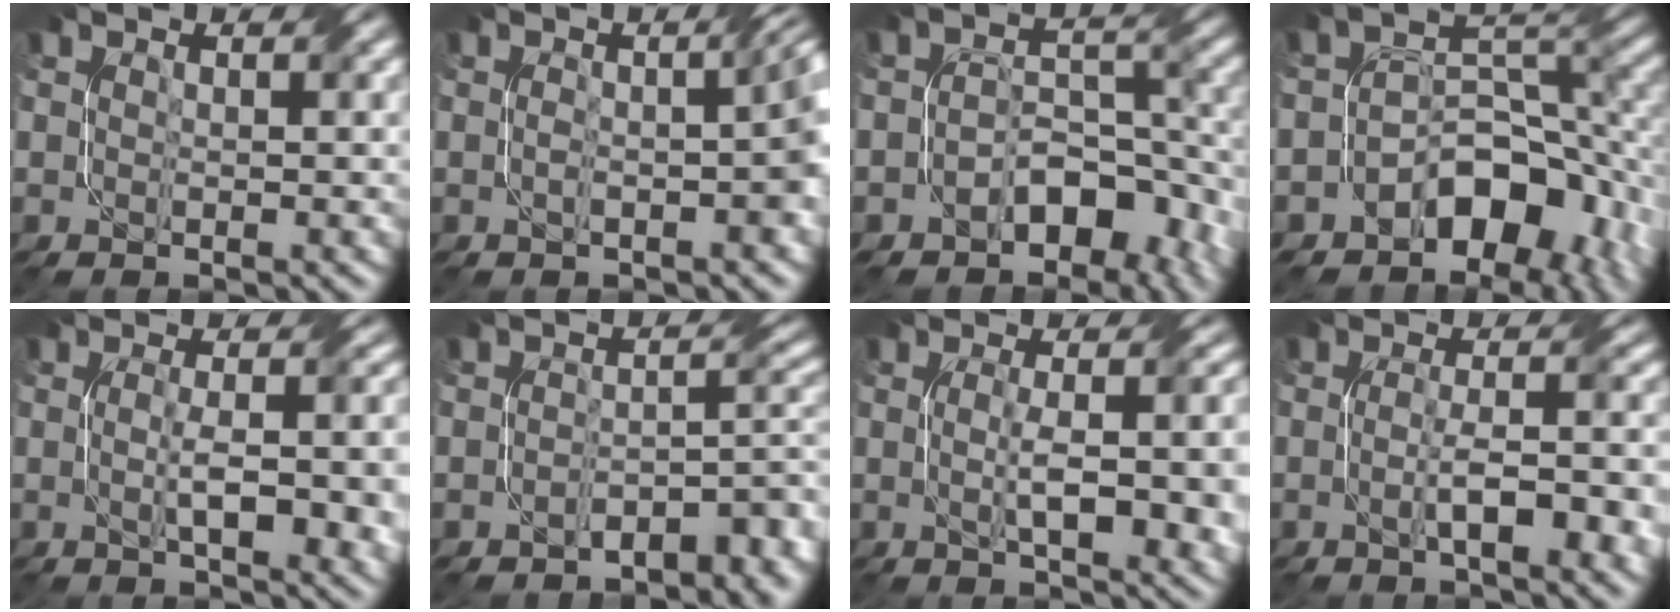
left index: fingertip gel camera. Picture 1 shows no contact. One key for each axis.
{"total": 4.8, "fx": -0.5, "fy": 1.4, "fz": 4.5, "tx": -0.053, "ty": 0.009, "tz": -0.006}
{"total": 6.4, "fx": -3.3, "fy": 3.7, "fz": 4.0, "tx": -0.044, "ty": 0.001, "tz": -0.056}
{"total": 9.4, "fx": -5.1, "fy": 5.7, "fz": 5.5, "tx": -0.062, "ty": -0.008, "tz": -0.082}
{"total": 7.3, "fx": -0.7, "fy": 2.1, "fz": 6.9, "tx": -0.090, "ty": -0.004, "tz": -0.004}
{"total": 4.6, "fx": -2.9, "fy": 1.8, "fz": 3.0, "tx": -0.039, "ty": 0.003, "tz": -0.047}
{"total": 8.0, "fx": -0.6, "fy": 2.4, "fz": 7.6, "tx": -0.095, "ty": -0.001, "tz": -0.003}
{"total": 5.8, "fx": -1.2, "fy": 1.2, "fz": 5.6, "tx": -0.087, "ty": 0.000, "tz": -0.019}